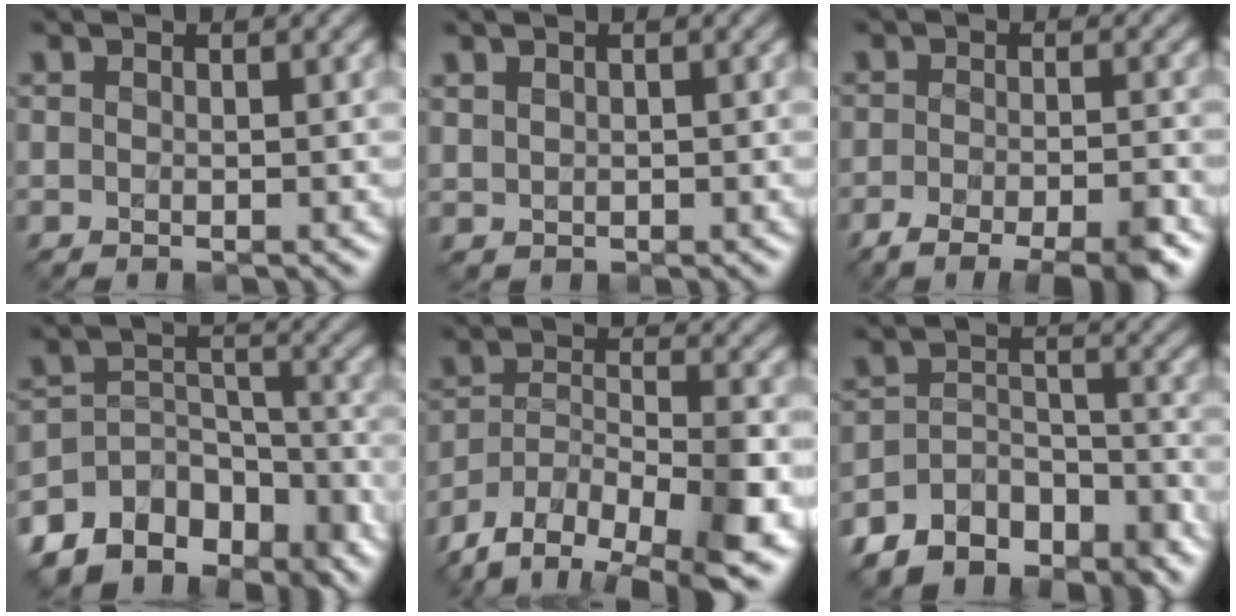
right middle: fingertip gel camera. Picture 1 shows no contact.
{"total": 0.8, "force": [0.5, 0.5, 0.2], "torque": [-0.003, -0.002, 0.015]}
{"total": 6.7, "force": [-4.6, 1.6, 4.6], "torque": [-0.071, -0.012, -0.075]}
{"total": 10.5, "force": [-8.4, 5.9, 2.5], "torque": [-0.039, 0.017, -0.130]}
{"total": 11.2, "force": [-7.7, 4.9, 6.6], "torque": [-0.116, -0.007, -0.129]}
{"total": 7.9, "force": [-6.4, 3.9, 2.5], "torque": [-0.039, -0.001, -0.106]}